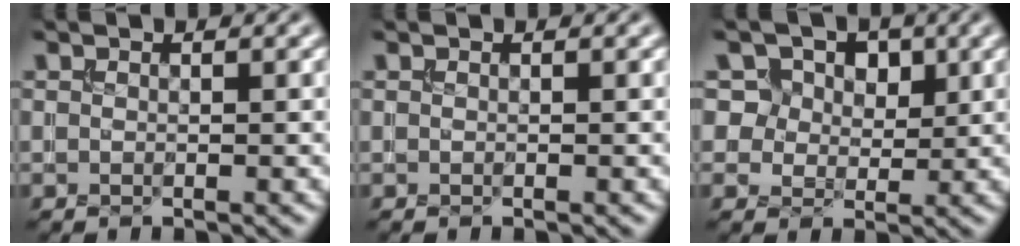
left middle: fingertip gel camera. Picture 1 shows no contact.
{"total": 0.0}
{"total": 8.9, "force": [4.7, 6.7, 3.5], "torque": [-0.066, 0.014, 0.071]}